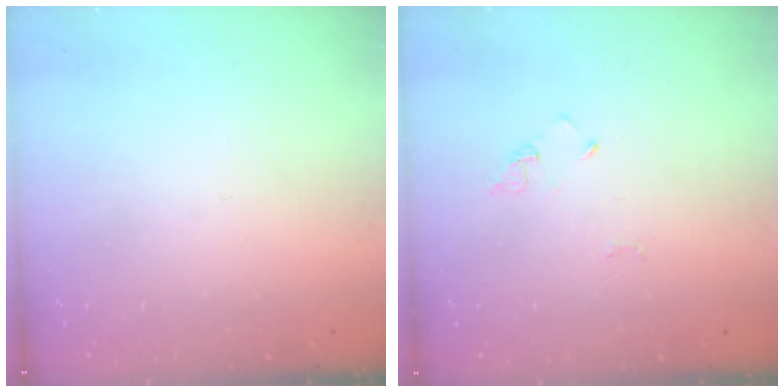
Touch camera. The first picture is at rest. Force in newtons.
{"total": 2.9, "press": 2.9, "slide": 0.3}